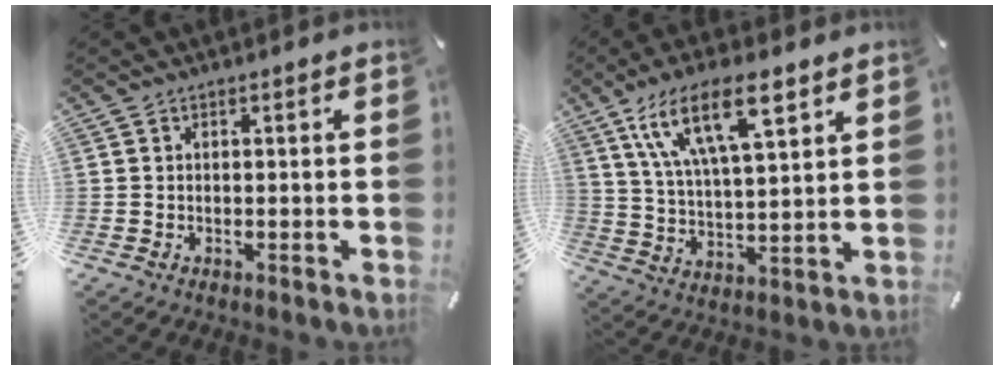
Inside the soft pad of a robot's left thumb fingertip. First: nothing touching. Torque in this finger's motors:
{"motor_torque": [2.48, 2.08, 1.71, -1.06, 0.19]}